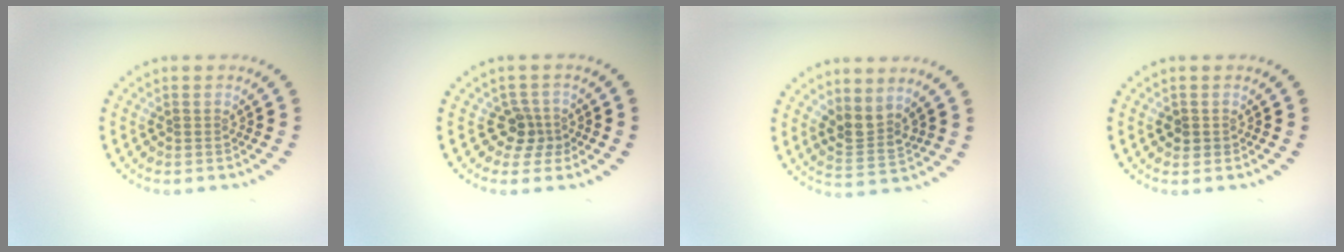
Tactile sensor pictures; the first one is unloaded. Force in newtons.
{"total": 2.4, "press": 1.8, "slide": 1.5}
{"total": 2.6, "press": 2.0, "slide": 1.6}
{"total": 1.1, "press": 1.1, "slide": 0.4}